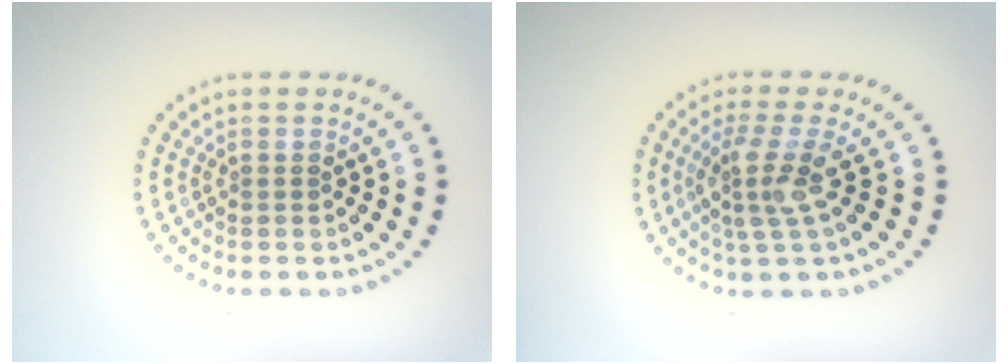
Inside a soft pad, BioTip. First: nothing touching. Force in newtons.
{"total": 3.3, "press": 2.5, "slide": 2.1}